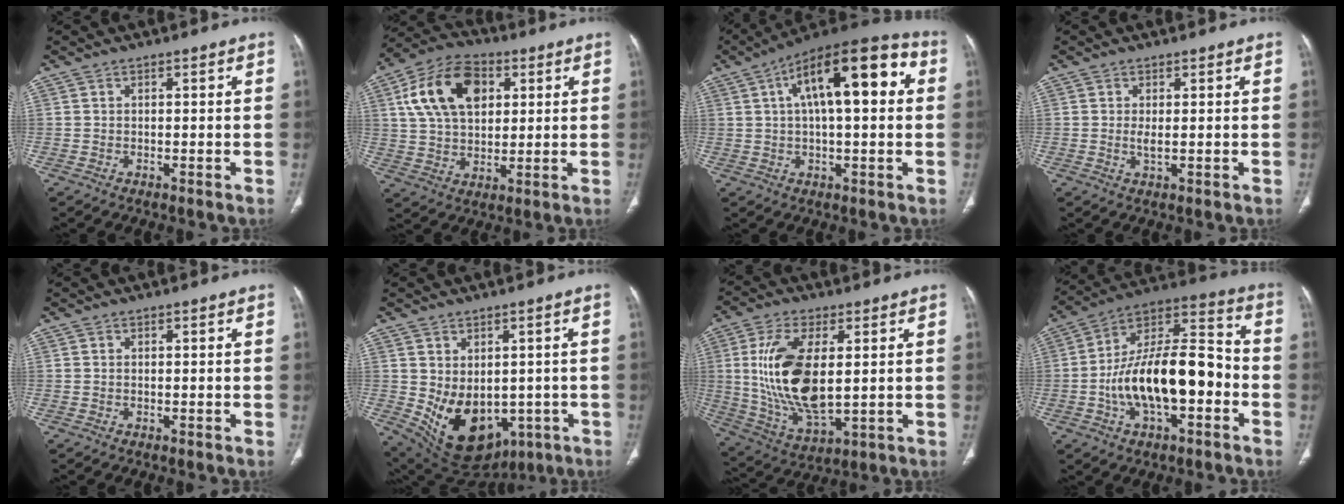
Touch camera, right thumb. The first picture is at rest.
{"total": 15.9, "force": [5.0, 10.2, 11.1], "torque": [-0.184, 0.003, 0.090]}
{"total": 19.0, "force": [4.5, 7.2, 17.0], "torque": [-0.244, 0.032, 0.060]}
{"total": 1.6, "force": [0.2, 0.3, 1.6], "torque": [-0.037, -0.006, 0.006]}
{"total": 0.0}
{"total": 15.1, "force": [-2.8, 10.7, 10.3], "torque": [-0.146, -0.006, -0.003]}
{"total": 17.5, "force": [2.1, 8.1, 15.4], "torque": [-0.306, -0.019, 0.052]}
{"total": 20.6, "force": [-4.4, 9.6, 17.7], "torque": [-0.292, 0.048, -0.074]}